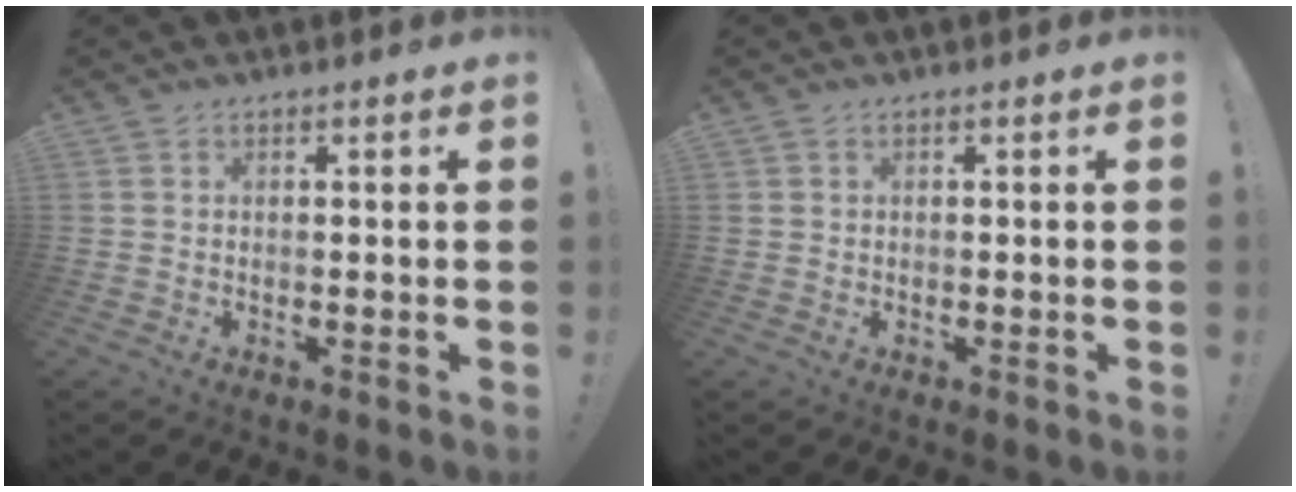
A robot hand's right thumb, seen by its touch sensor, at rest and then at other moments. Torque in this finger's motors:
{"motor_torque": [0.03, 0.00, -0.03, 0.09, 0.01]}